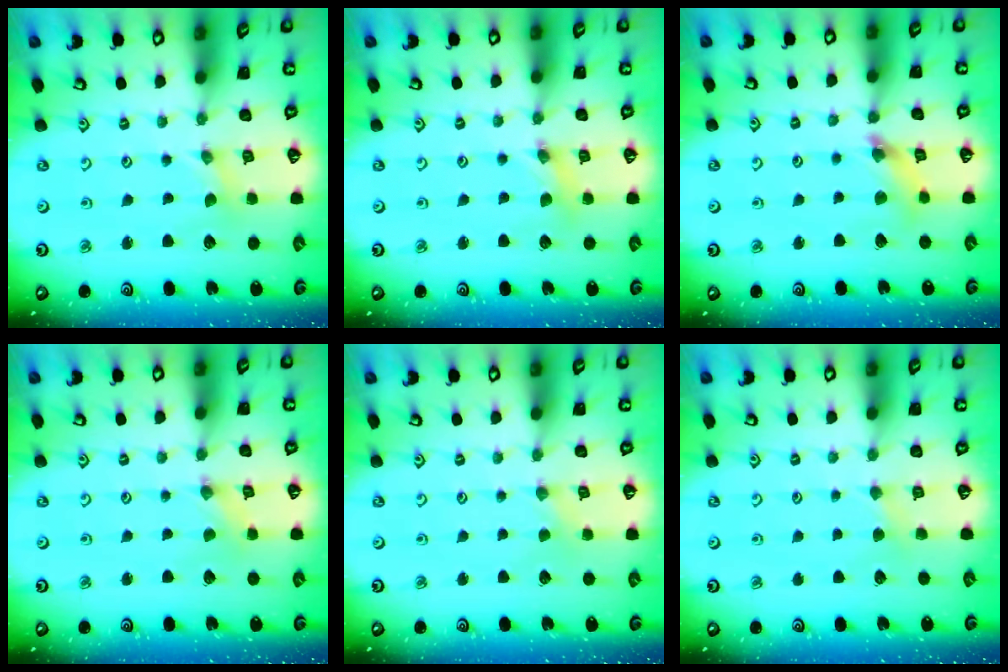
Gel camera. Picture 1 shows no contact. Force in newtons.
{"total": 2.7, "press": 2.7, "slide": 0.3}
{"total": 7.2, "press": 7.2, "slide": 0.8}
{"total": 0.0}
{"total": 0.0}
{"total": 2.9, "press": 2.8, "slide": 0.4}